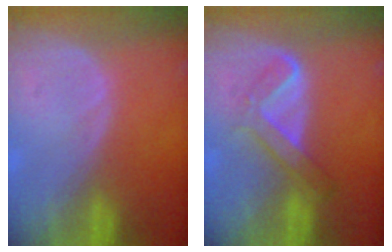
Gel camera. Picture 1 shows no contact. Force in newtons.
{"total": 5.1, "press": 4.9, "slide": 1.2}